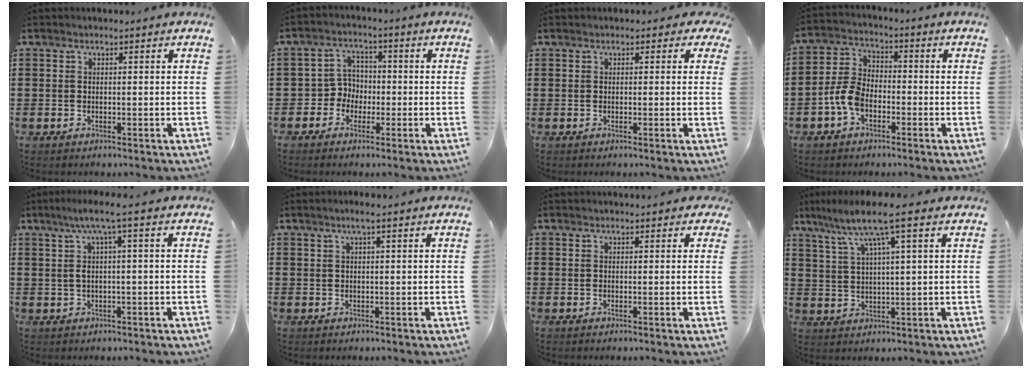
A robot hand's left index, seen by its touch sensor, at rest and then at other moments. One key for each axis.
{"total": 4.2, "fx": -1.6, "fy": 3.8, "fz": 1.0, "tx": -0.033, "ty": 0.011, "tz": -0.035}
{"total": 0.9, "fx": 0.1, "fy": 0.6, "fz": 0.6, "tx": -0.014, "ty": 0.006, "tz": 0.001}
{"total": 5.7, "fx": -2.5, "fy": 3.4, "fz": 3.9, "tx": -0.109, "ty": 0.001, "tz": -0.058}
{"total": 4.6, "fx": 1.0, "fy": -0.2, "fz": 4.5, "tx": -0.096, "ty": 0.000, "tz": 0.009}
{"total": 1.8, "fx": 0.8, "fy": 0.0, "fz": 1.6, "tx": -0.032, "ty": 0.001, "tz": 0.014}
{"total": 0.7, "fx": 0.5, "fy": 0.3, "fz": 0.4, "tx": -0.007, "ty": 0.005, "tz": 0.009}
{"total": 7.9, "fx": 4.4, "fy": 0.2, "fz": 6.6, "tx": -0.140, "ty": -0.008, "tz": 0.071}